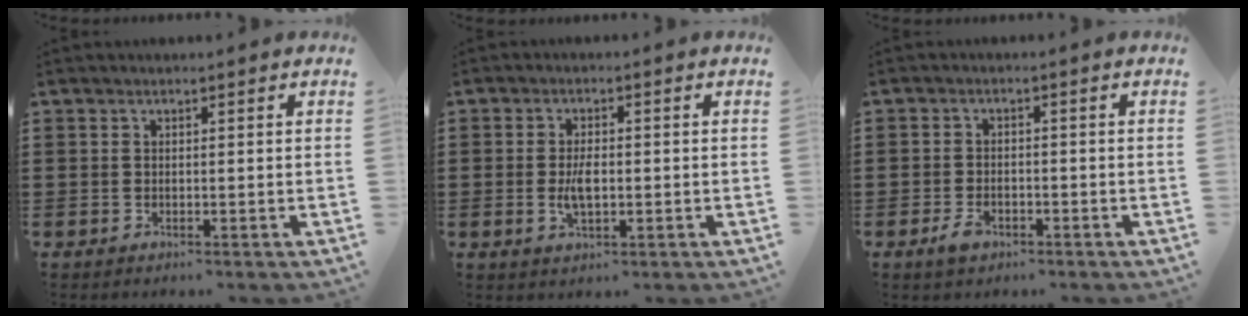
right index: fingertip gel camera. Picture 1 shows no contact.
{"total": 3.9, "force": [-0.5, 1.8, 3.5], "torque": [-0.071, 0.000, -0.010]}
{"total": 2.6, "force": [-1.4, 1.4, 1.6], "torque": [-0.037, -0.001, -0.029]}